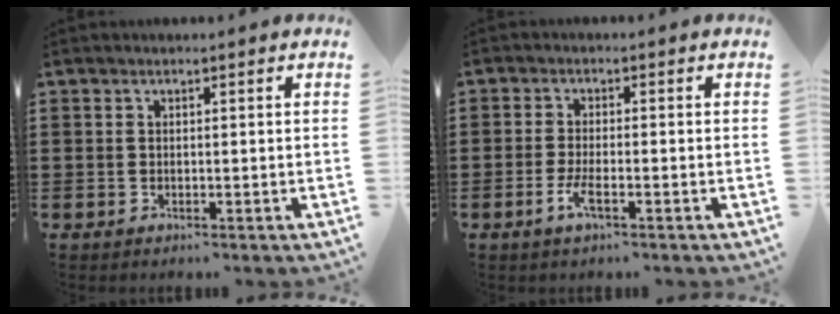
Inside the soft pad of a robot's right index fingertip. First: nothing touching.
{"total": 3.0, "force": [-1.5, 0.5, 2.6], "torque": [-0.055, -0.005, -0.032]}